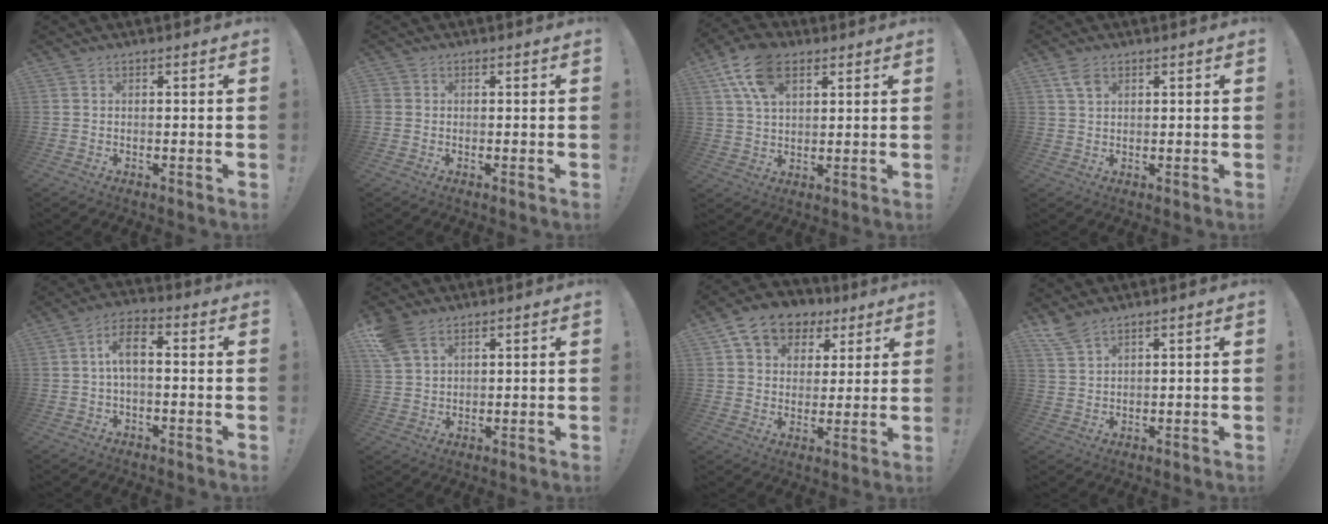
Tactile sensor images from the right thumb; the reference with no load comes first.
{"total": 1.2, "force": [-0.1, 1.1, 0.5], "torque": [-0.010, 0.004, 0.000]}
{"total": 13.2, "force": [6.4, 7.7, 8.6], "torque": [-0.157, -0.012, 0.117]}
{"total": 4.0, "force": [2.2, 2.3, 2.5], "torque": [-0.050, 0.000, 0.042]}
{"total": 6.6, "force": [0.2, 2.8, 6.0], "torque": [-0.115, 0.006, 0.005]}
{"total": 8.1, "force": [4.8, 5.0, 4.2], "torque": [-0.083, -0.013, 0.096]}
{"total": 12.1, "force": [6.8, 8.9, 4.7], "torque": [-0.078, -0.032, 0.134]}
{"total": 4.8, "force": [4.0, 1.1, 2.4], "torque": [-0.056, -0.017, 0.077]}